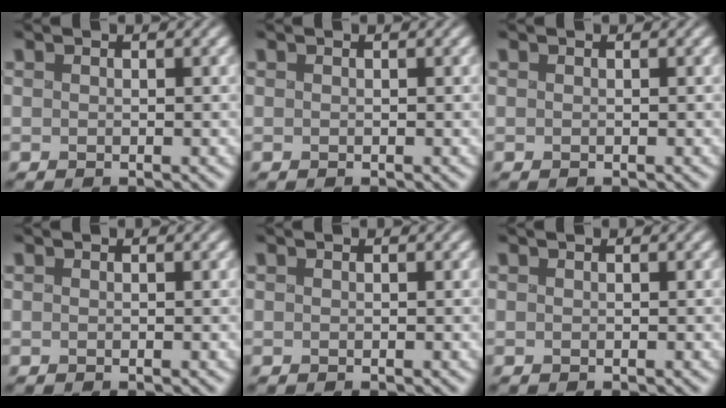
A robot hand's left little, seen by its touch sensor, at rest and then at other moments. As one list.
[{"total": 0.0}, {"total": 0.0}, {"total": 0.0}, {"total": 0.0}, {"total": 0.0}]